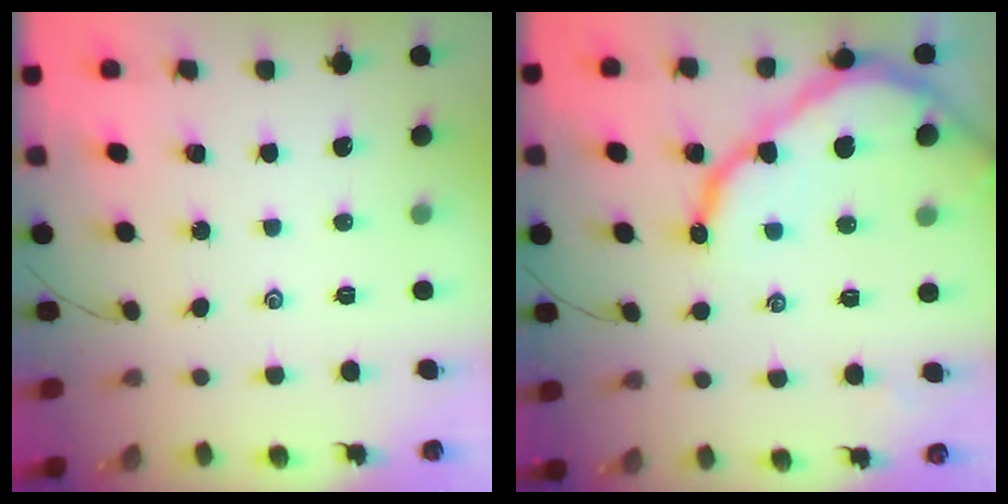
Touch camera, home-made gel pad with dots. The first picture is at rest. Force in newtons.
{"total": 11.3, "press": 11.2, "slide": 1.3}